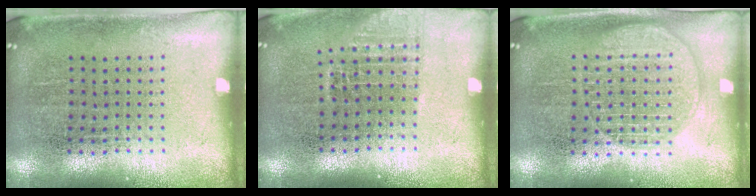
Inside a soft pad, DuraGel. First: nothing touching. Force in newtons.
{"total": 1.1, "press": 1.0, "slide": 0.5}
{"total": 1.6, "press": 1.6, "slide": 0.1}